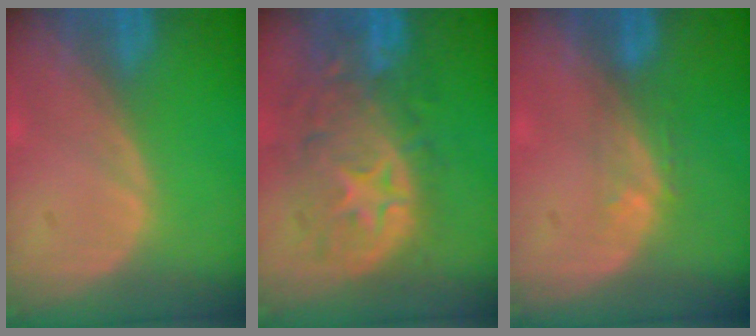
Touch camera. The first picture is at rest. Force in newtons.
{"total": 11.1, "press": 9.8, "slide": 5.2}
{"total": 2.8, "press": 2.1, "slide": 1.7}